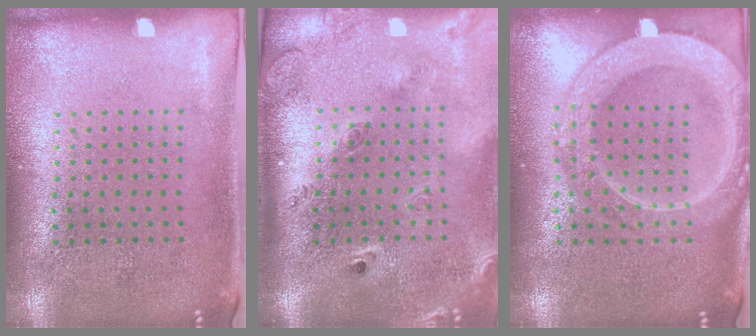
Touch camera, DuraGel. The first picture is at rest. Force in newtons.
{"total": 2.6, "press": 1.9, "slide": 1.8}
{"total": 3.8, "press": 3.8, "slide": 0.4}